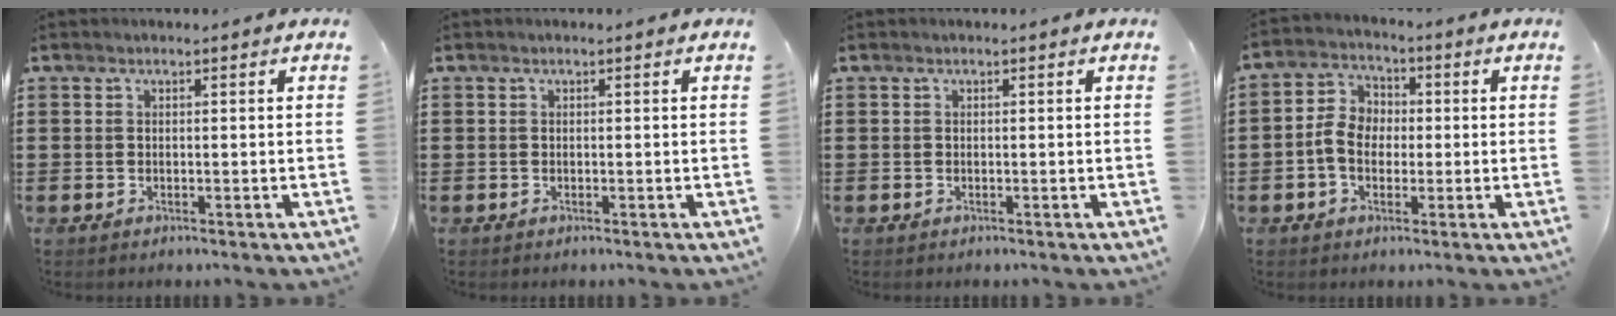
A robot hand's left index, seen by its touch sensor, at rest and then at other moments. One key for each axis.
{"total": 0.0}
{"total": 0.0}
{"total": 5.6, "fx": -0.9, "fy": 4.2, "fz": 3.6, "tx": -0.086, "ty": 0.009, "tz": -0.021}